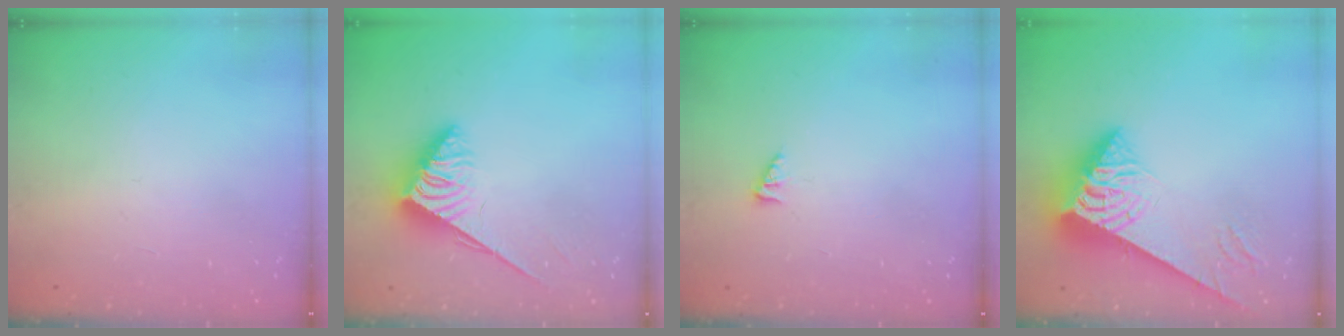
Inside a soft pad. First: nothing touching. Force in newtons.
{"total": 3.8, "press": 3.8, "slide": 0.5}
{"total": 1.6, "press": 1.5, "slide": 0.3}
{"total": 7.5, "press": 7.4, "slide": 0.7}